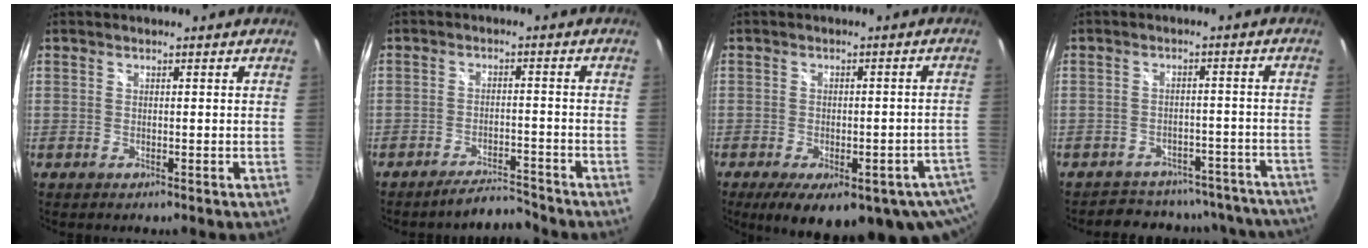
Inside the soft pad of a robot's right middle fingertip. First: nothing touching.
{"total": 4.9, "force": [-4.8, 0.1, 0.9], "torque": [-0.034, 0.002, -0.079]}
{"total": 19.5, "force": [-12.7, 6.7, 13.2], "torque": [-0.186, -0.049, -0.151]}
{"total": 20.0, "force": [-17.7, 7.7, 5.2], "torque": [-0.097, 0.039, -0.198]}